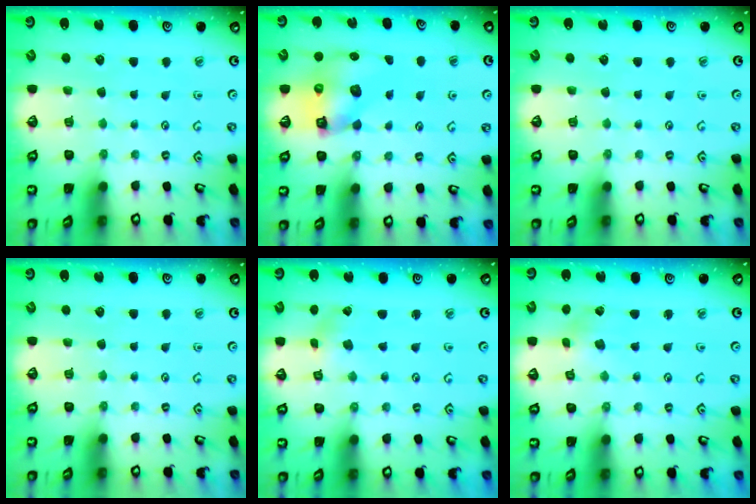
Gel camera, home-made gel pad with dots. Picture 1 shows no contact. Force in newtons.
{"total": 10.3, "press": 10.3, "slide": 0.9}
{"total": 0.0}
{"total": 0.0}
{"total": 0.5, "press": 0.5, "slide": 0.2}
{"total": 2.3, "press": 2.3, "slide": 0.6}